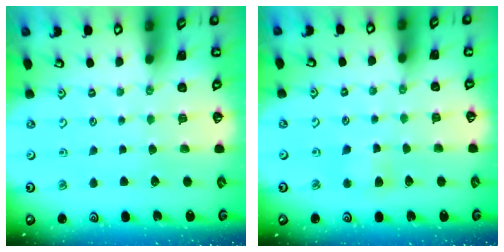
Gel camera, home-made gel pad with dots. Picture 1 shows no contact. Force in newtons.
{"total": 4.5, "press": 4.5, "slide": 0.6}